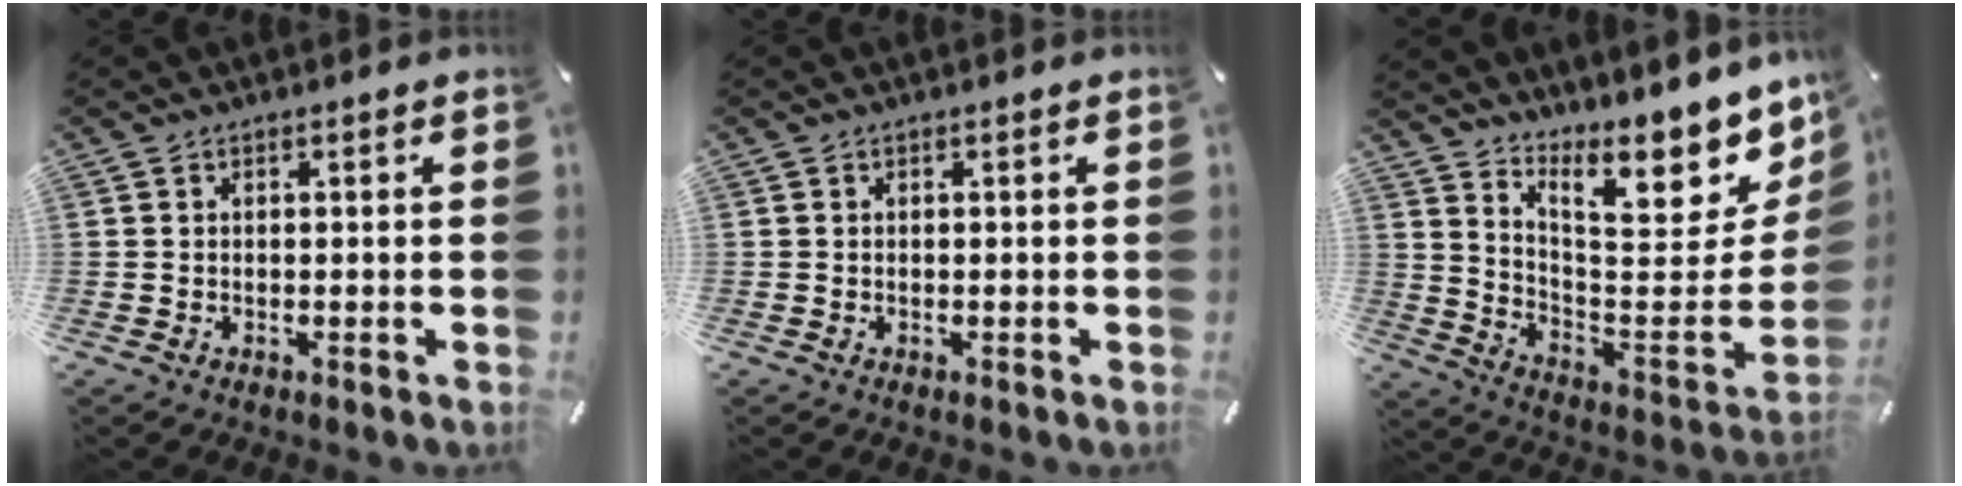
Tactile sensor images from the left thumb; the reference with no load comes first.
{"total": 0.0}
{"total": 17.4, "force": [13.1, 5.7, 9.9], "torque": [-0.115, -0.130, 0.214]}